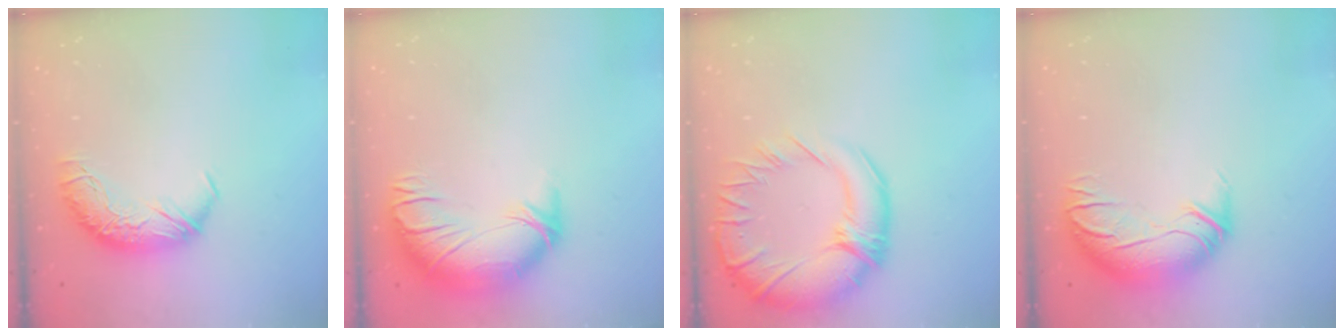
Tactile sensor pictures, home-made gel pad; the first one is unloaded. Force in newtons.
{"total": 3.7, "press": 2.0, "slide": 3.1}
{"total": 12.7, "press": 11.4, "slide": 5.6}
{"total": 3.0, "press": 0.6, "slide": 2.9}